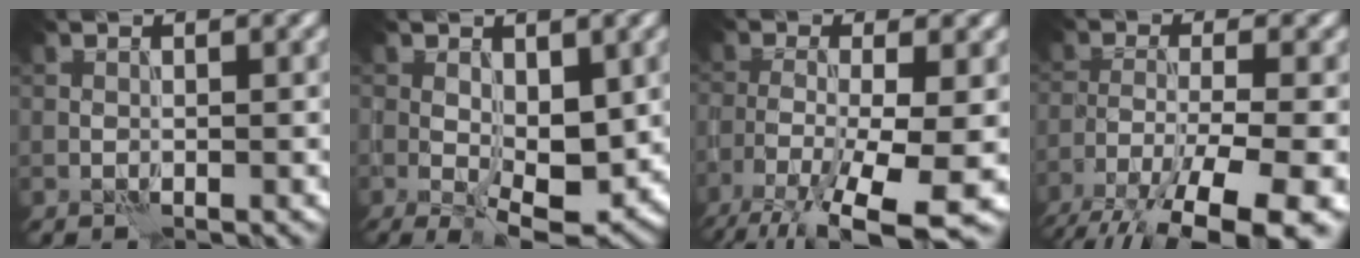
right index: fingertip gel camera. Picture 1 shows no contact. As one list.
[{"total": 5.2, "force": [-0.3, 2.5, 4.5], "torque": [-0.084, -0.006, -0.001]}, {"total": 10.8, "force": [-6.5, 2.7, 8.1], "torque": [-0.154, -0.020, -0.112]}, {"total": 11.6, "force": [-8.0, 3.2, 7.8], "torque": [-0.144, -0.026, -0.129]}]